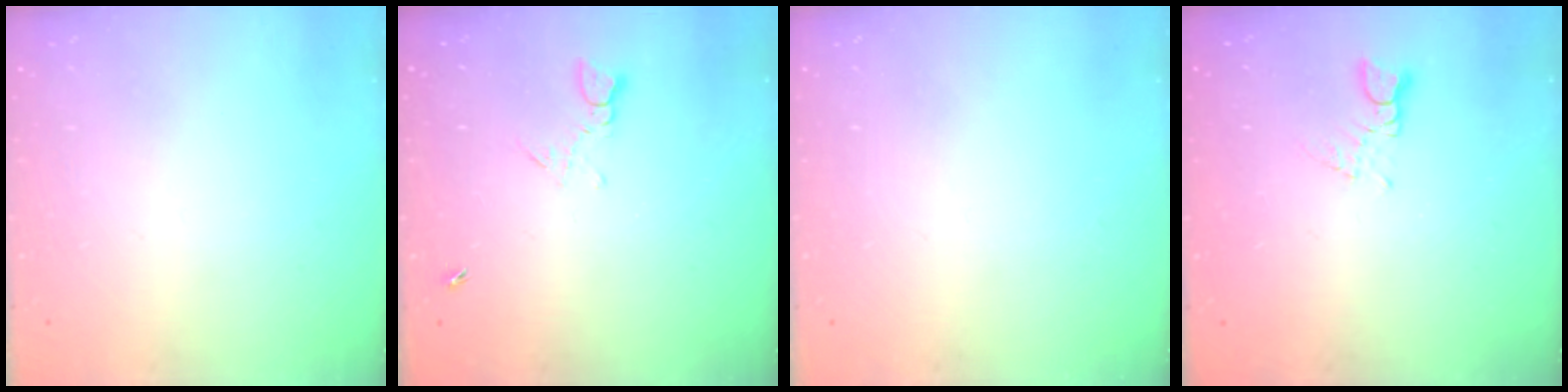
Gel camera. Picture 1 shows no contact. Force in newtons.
{"total": 4.5, "press": 4.5, "slide": 0.7}
{"total": 0.0}
{"total": 1.6, "press": 1.6, "slide": 0.2}